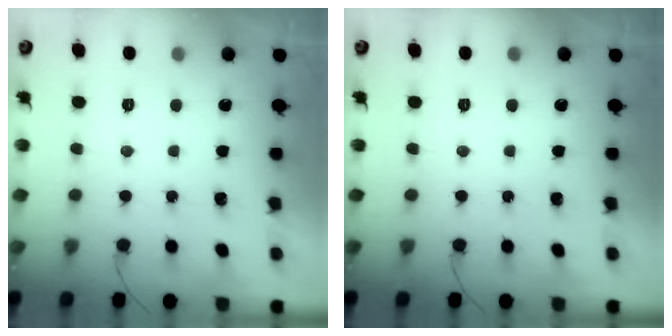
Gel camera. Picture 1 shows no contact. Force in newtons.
{"total": 0.0}